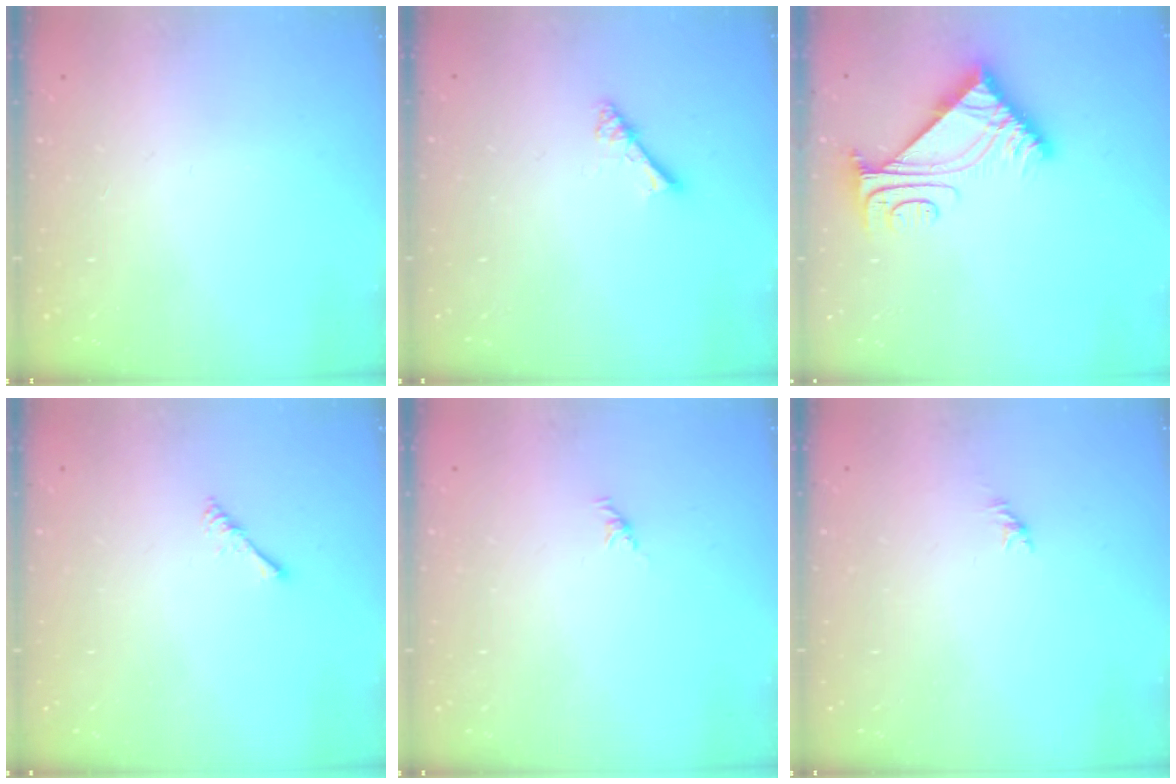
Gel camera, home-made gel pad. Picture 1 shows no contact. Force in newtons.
{"total": 3.6, "press": 3.6, "slide": 0.3}
{"total": 7.3, "press": 7.2, "slide": 0.7}
{"total": 1.7, "press": 1.6, "slide": 0.4}
{"total": 2.1, "press": 2.0, "slide": 0.7}
{"total": 0.0}